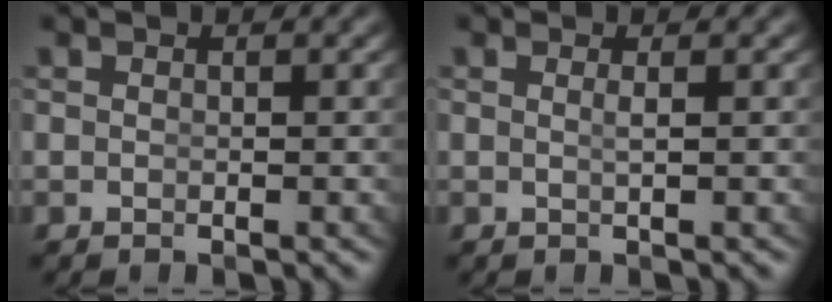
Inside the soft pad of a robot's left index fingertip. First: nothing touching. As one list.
[{"total": 0.9, "force": [0.0, -0.8, 0.5], "torque": [-0.012, -0.011, 0.006]}]